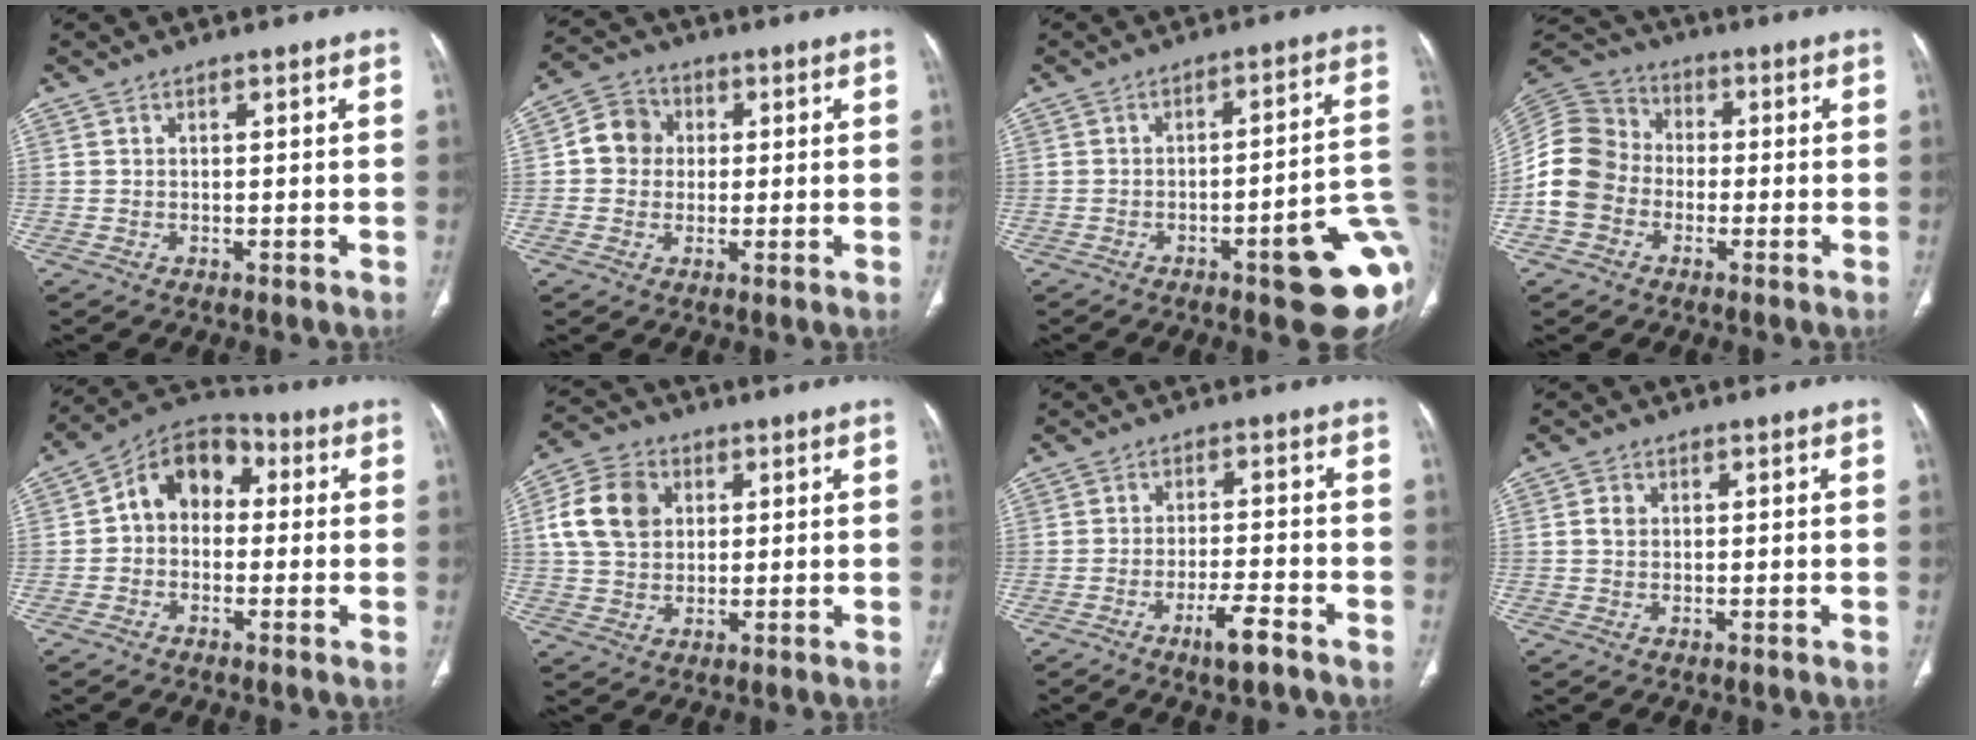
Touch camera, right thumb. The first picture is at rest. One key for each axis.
{"total": 6.9, "fx": 0.6, "fy": 6.3, "fz": 2.7, "tx": -0.027, "ty": 0.014, "tz": -0.002}
{"total": 17.9, "fx": -6.0, "fy": 4.3, "fz": 16.3, "tx": -0.141, "ty": 0.034, "tz": -0.064}
{"total": 12.4, "fx": -2.9, "fy": 10.5, "fz": 5.8, "tx": -0.111, "ty": 0.041, "tz": -0.063}
{"total": 10.2, "fx": 0.5, "fy": 7.7, "fz": 6.6, "tx": -0.075, "ty": 0.035, "tz": -0.011}
{"total": 10.7, "fx": 2.6, "fy": 8.3, "fz": 6.3, "tx": -0.106, "ty": 0.007, "tz": 0.045}
{"total": 5.3, "fx": -3.5, "fy": 0.9, "fz": 3.9, "tx": -0.073, "ty": 0.018, "tz": -0.060}
{"total": 1.6, "fx": 0.2, "fy": 1.3, "fz": 0.9, "tx": -0.016, "ty": 0.003, "tz": 0.003}